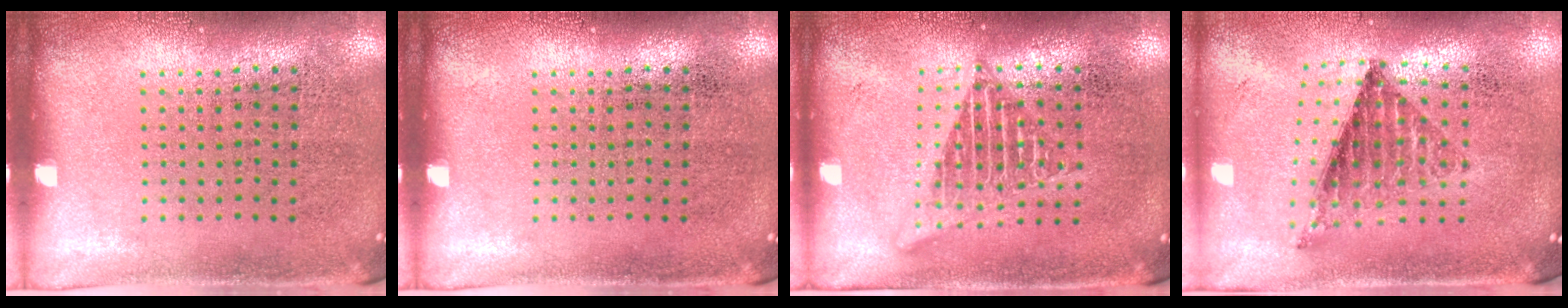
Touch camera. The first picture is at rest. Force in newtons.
{"total": 0.0}
{"total": 2.8, "press": 2.8, "slide": 0.3}
{"total": 0.9, "press": 0.8, "slide": 0.3}